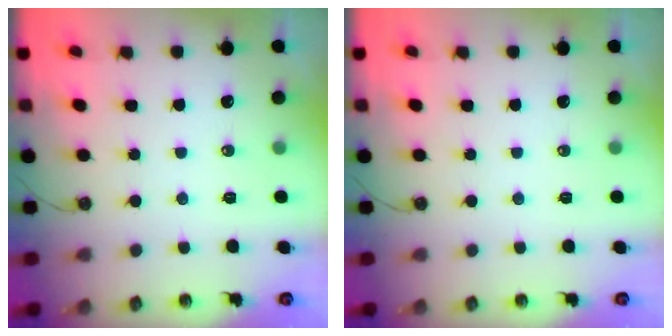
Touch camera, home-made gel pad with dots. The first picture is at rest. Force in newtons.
{"total": 0.0}